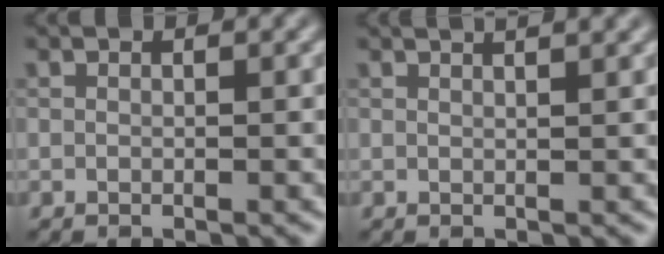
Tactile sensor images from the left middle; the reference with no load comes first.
{"total": 4.3, "force": [2.8, 1.9, 2.6], "torque": [-0.004, 0.034, 0.001]}